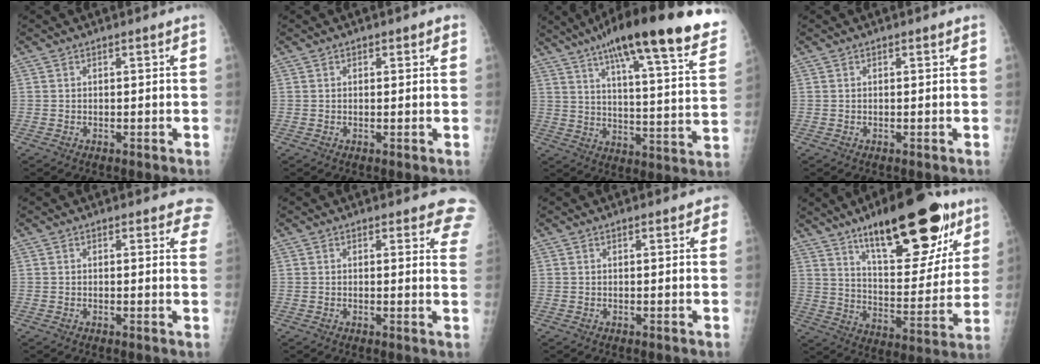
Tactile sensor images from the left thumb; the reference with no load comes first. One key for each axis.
{"total": 1.4, "fx": 0.7, "fy": 0.9, "fz": 0.9, "tx": -0.001, "ty": 0.001, "tz": 0.005}
{"total": 28.7, "fx": 19.3, "fy": 5.4, "fz": 20.6, "tx": -0.283, "ty": -0.039, "tz": 0.265}
{"total": 0.0}
{"total": 4.1, "fx": 3.5, "fy": 1.6, "fz": 1.3, "tx": 0.018, "ty": -0.014, "tz": 0.019}
{"total": 7.9, "fx": 6.7, "fy": 2.6, "fz": 3.3, "tx": 0.005, "ty": -0.030, "tz": 0.050}
{"total": 2.4, "fx": 1.4, "fy": 1.1, "fz": 1.6, "tx": -0.005, "ty": 0.000, "tz": 0.014}
{"total": 25.5, "fx": 15.3, "fy": 9.0, "fz": 18.3, "tx": -0.225, "ty": -0.052, "tz": 0.238}